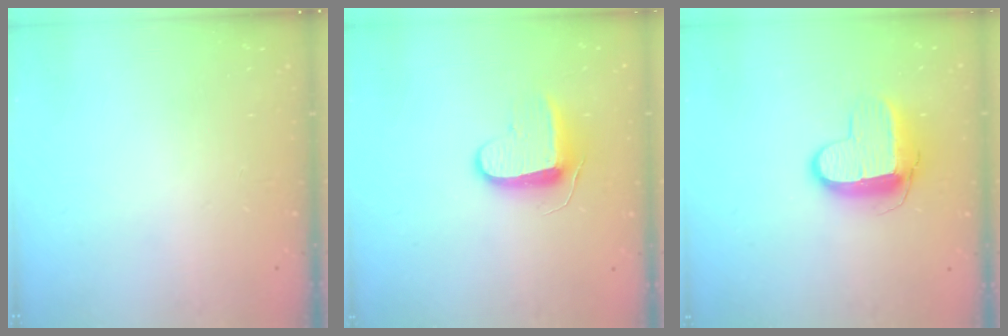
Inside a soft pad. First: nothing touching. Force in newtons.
{"total": 9.5, "press": 9.5, "slide": 0.8}
{"total": 10.8, "press": 10.8, "slide": 0.9}